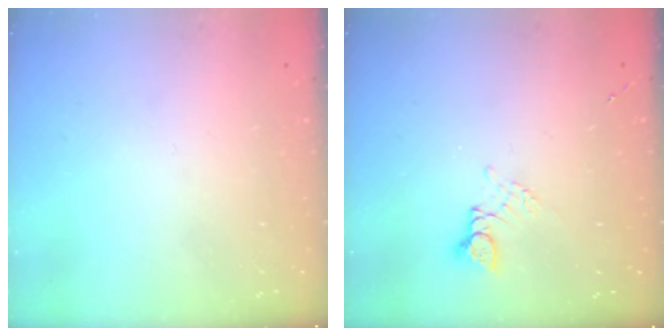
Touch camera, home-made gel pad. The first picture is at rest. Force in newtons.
{"total": 3.8, "press": 3.7, "slide": 0.4}